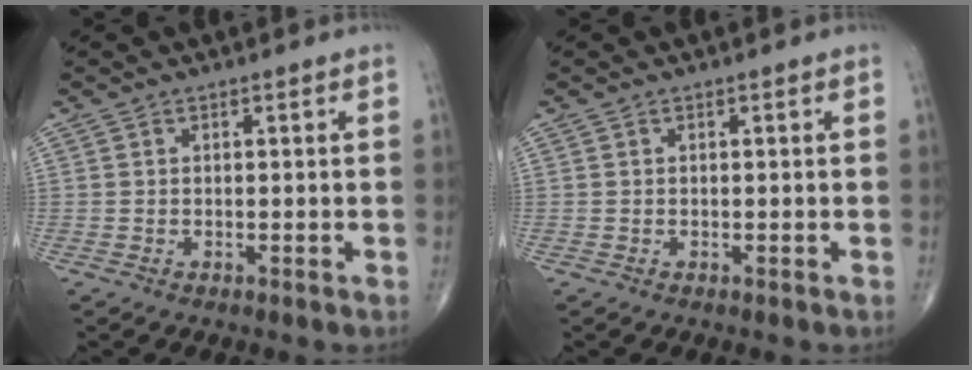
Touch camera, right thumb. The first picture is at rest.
{"total": 0.0}